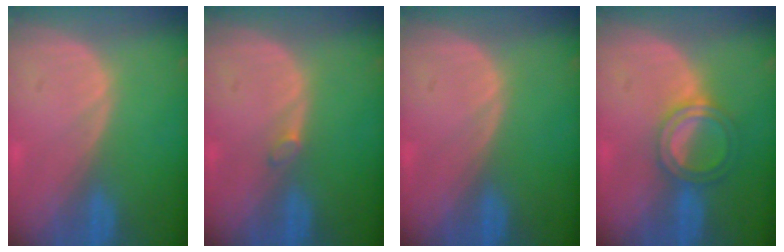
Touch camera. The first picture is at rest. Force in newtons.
{"total": 0.9, "press": 0.9, "slide": 0.3}
{"total": 0.0}
{"total": 5.1, "press": 4.7, "slide": 1.9}